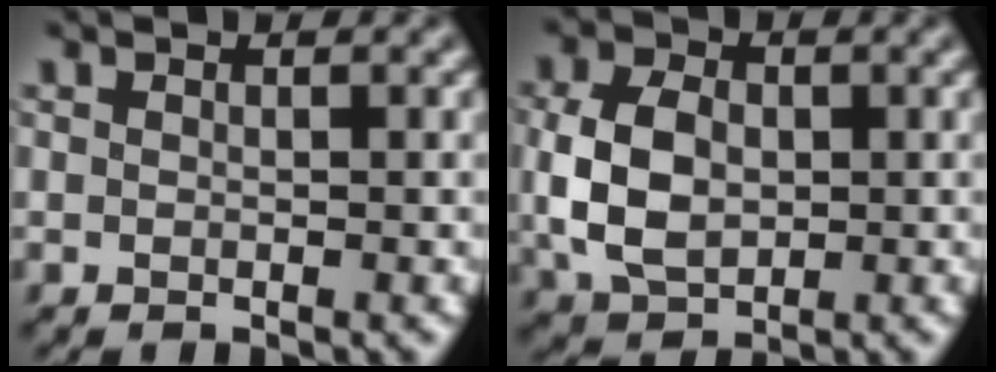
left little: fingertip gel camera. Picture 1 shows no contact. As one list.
[{"total": 6.0, "force": [-0.2, 4.3, 4.3], "torque": [-0.099, 0.001, -0.008]}]